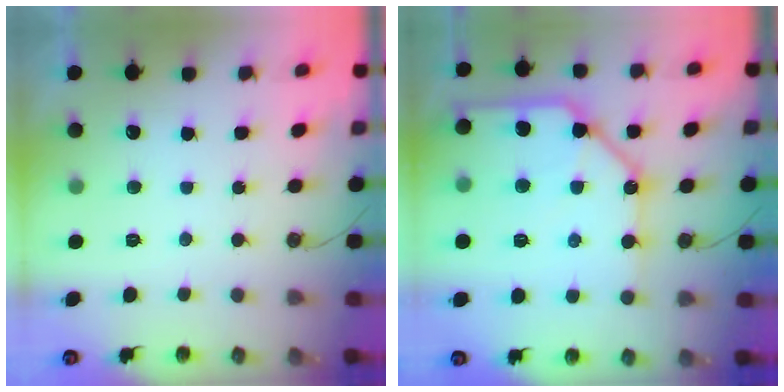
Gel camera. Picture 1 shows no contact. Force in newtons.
{"total": 19.6, "press": 19.6, "slide": 1.4}